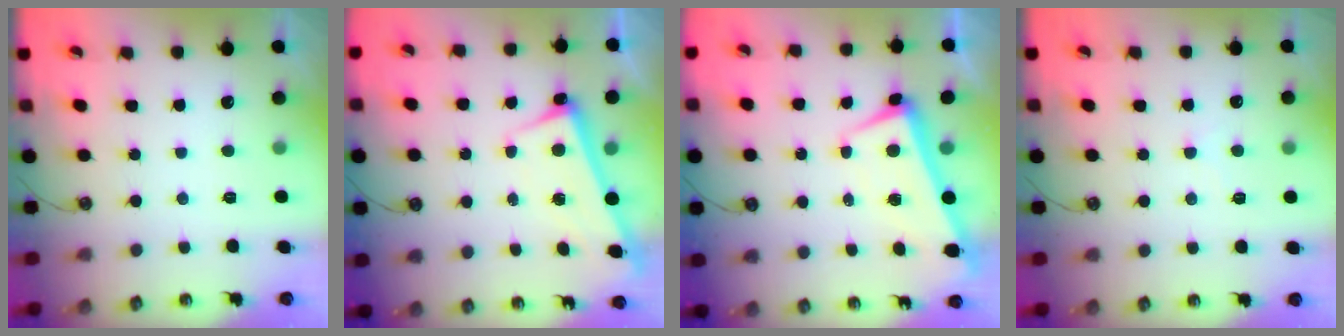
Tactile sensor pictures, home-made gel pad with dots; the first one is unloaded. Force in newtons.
{"total": 2.8, "press": 2.8, "slide": 0.4}
{"total": 2.1, "press": 2.0, "slide": 0.7}
{"total": 1.3, "press": 1.2, "slide": 0.3}